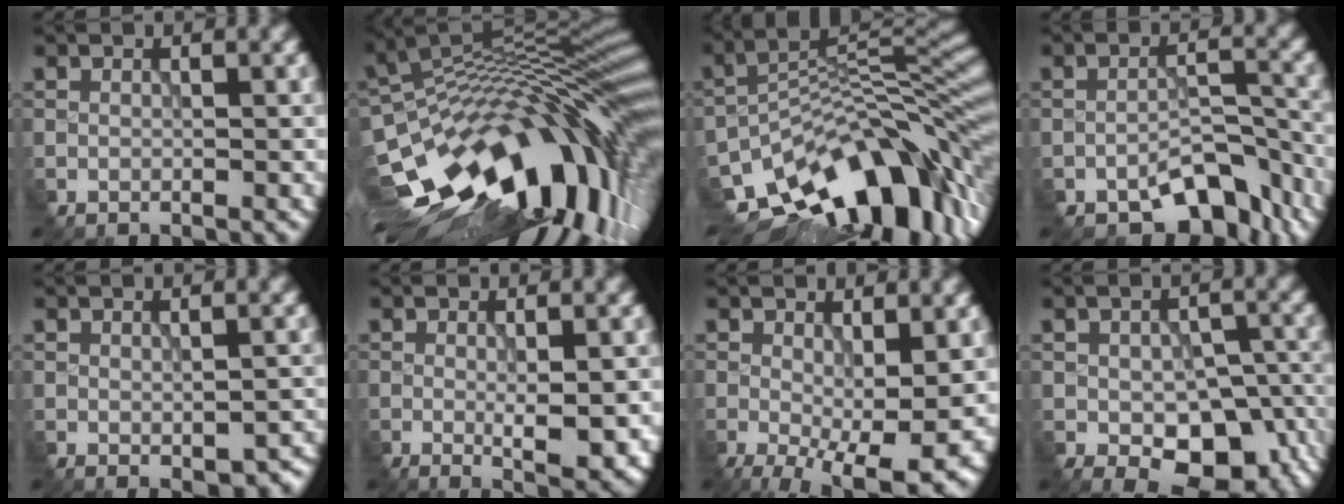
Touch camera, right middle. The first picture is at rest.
{"total": 16.4, "force": [-5.3, 7.2, 13.7], "torque": [-0.206, 0.008, -0.104]}
{"total": 13.1, "force": [-8.1, 6.2, 8.3], "torque": [-0.136, 0.000, -0.131]}
{"total": 5.1, "force": [-3.9, 2.2, 2.5], "torque": [-0.031, 0.006, -0.061]}
{"total": 2.6, "force": [-1.1, 1.2, 2.0], "torque": [-0.028, -0.009, -0.007]}
{"total": 3.9, "force": [-0.5, 1.0, 3.7], "torque": [-0.059, -0.009, -0.003]}
{"total": 7.0, "force": [-1.4, 2.6, 6.4], "torque": [-0.111, -0.025, -0.010]}
{"total": 8.9, "force": [-3.4, 5.3, 6.3], "torque": [-0.094, -0.025, -0.034]}